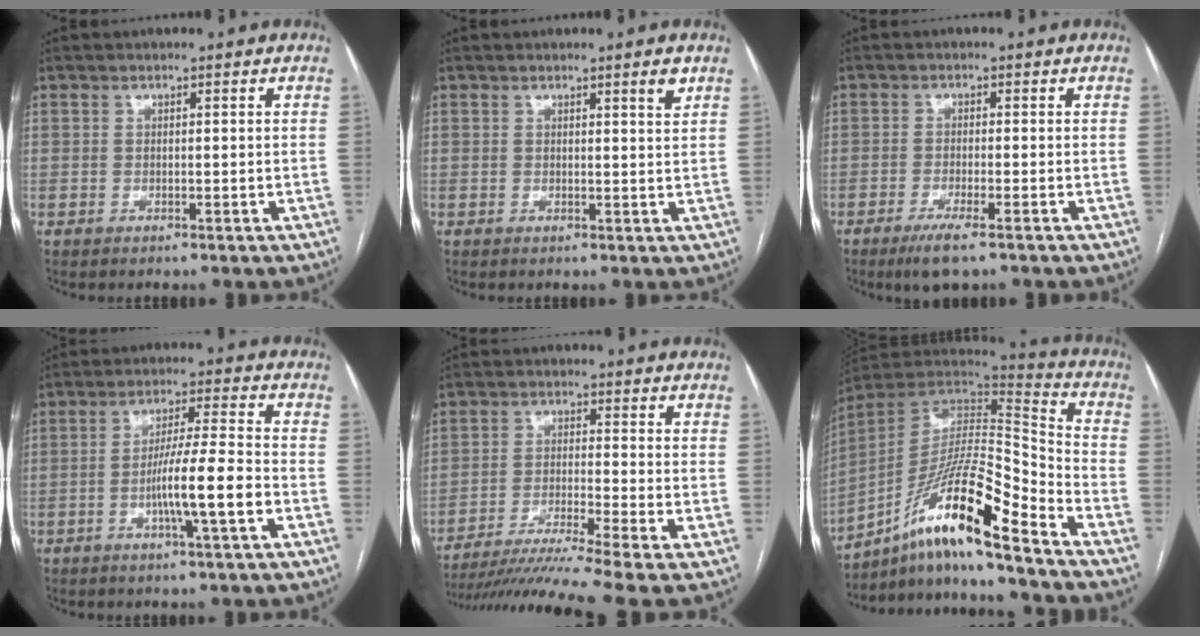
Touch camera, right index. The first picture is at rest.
{"total": 2.1, "force": [1.4, -0.1, 1.5], "torque": [-0.020, -0.009, 0.018]}
{"total": 4.3, "force": [-2.8, 0.4, 3.2], "torque": [-0.061, -0.012, -0.049]}
{"total": 9.2, "force": [-2.8, -0.3, 8.8], "torque": [-0.155, 0.000, -0.051]}
{"total": 12.2, "force": [-9.9, -2.7, 6.7], "torque": [-0.108, -0.021, -0.162]}
{"total": 18.2, "force": [-12.2, 0.8, 13.5], "torque": [-0.262, 0.002, -0.219]}